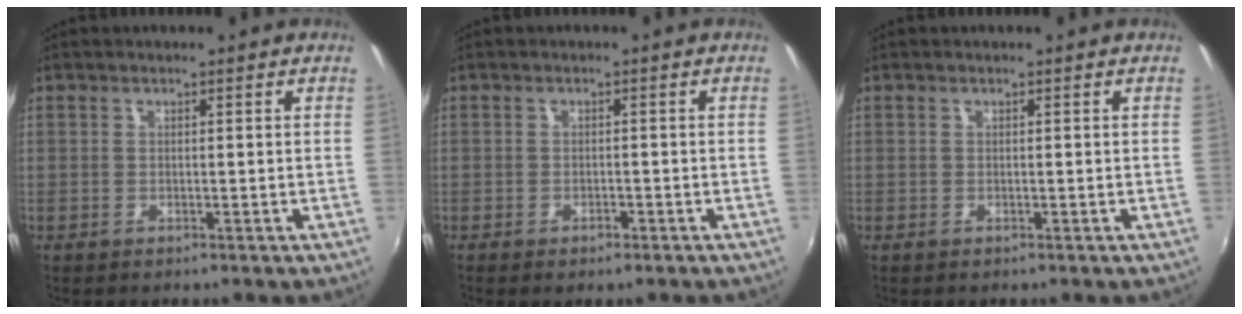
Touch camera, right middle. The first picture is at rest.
{"total": 1.7, "force": [-1.2, 0.6, 1.0], "torque": [-0.017, -0.002, -0.019]}
{"total": 0.0}